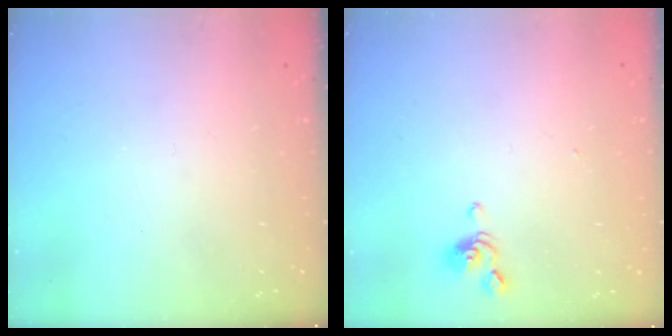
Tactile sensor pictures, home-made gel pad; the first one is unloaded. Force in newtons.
{"total": 0.7, "press": 0.6, "slide": 0.5}